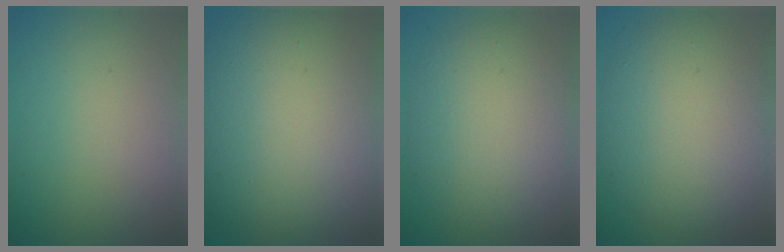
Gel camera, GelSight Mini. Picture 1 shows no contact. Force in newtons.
{"total": 16.8, "press": 16.8, "slide": 1.4}
{"total": 7.3, "press": 7.3, "slide": 0.2}
{"total": 9.2, "press": 9.2, "slide": 0.5}